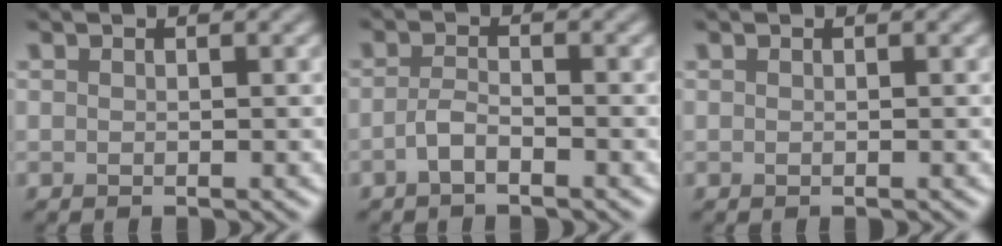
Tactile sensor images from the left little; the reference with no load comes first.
{"total": 1.8, "force": [-1.0, 0.5, 1.4], "torque": [-0.031, 0.003, -0.024]}
{"total": 0.0}